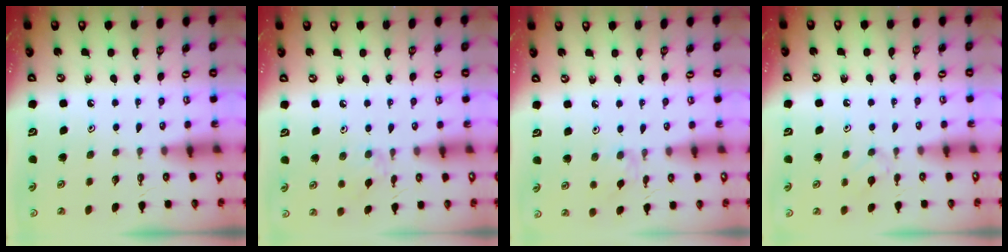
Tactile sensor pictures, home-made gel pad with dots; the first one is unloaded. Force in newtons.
{"total": 5.9, "press": 5.8, "slide": 0.8}
{"total": 1.7, "press": 1.6, "slide": 0.4}
{"total": 2.2, "press": 2.1, "slide": 0.6}